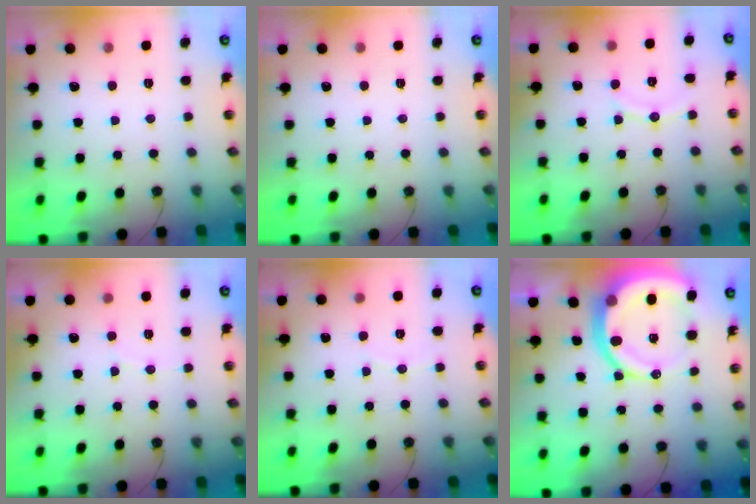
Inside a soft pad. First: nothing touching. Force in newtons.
{"total": 0.0}
{"total": 7.0, "press": 7.0, "slide": 0.2}
{"total": 3.4, "press": 3.2, "slide": 1.2}
{"total": 3.0, "press": 3.0, "slide": 0.2}
{"total": 16.5, "press": 16.3, "slide": 2.1}